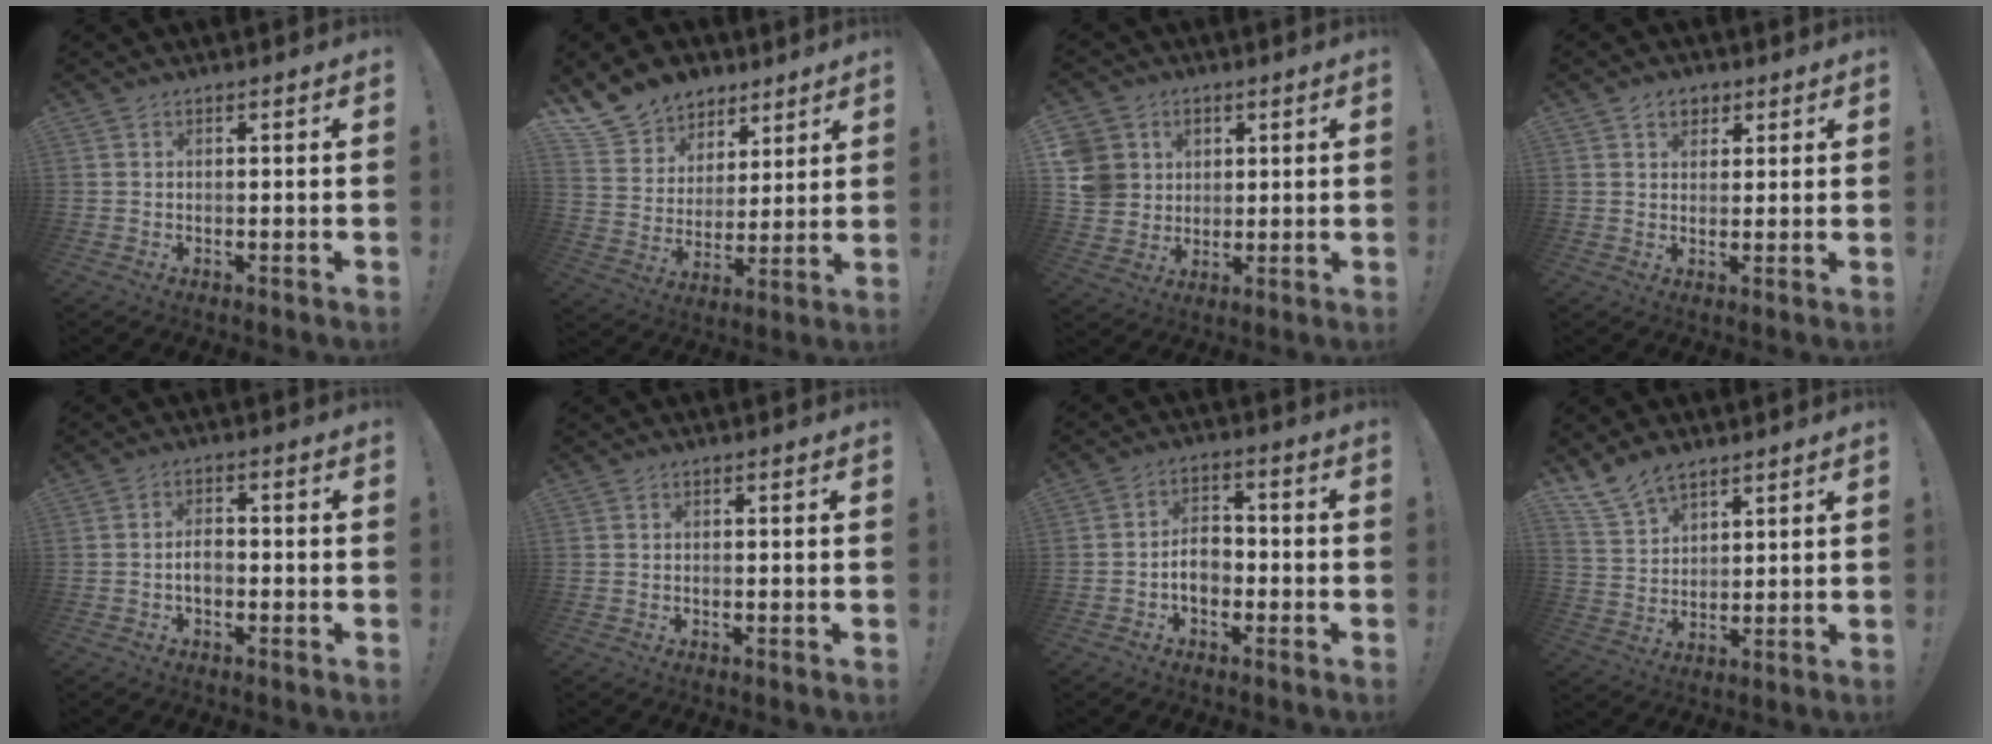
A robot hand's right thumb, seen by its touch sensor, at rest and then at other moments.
{"total": 11.8, "force": [8.2, 8.3, 2.1], "torque": [-0.041, -0.064, 0.160]}
{"total": 9.6, "force": [2.5, 8.9, 2.5], "torque": [-0.047, -0.011, 0.055]}
{"total": 5.0, "force": [2.7, 3.9, 1.8], "torque": [-0.020, -0.006, 0.048]}
{"total": 3.8, "force": [-1.1, 2.3, 2.8], "torque": [-0.051, 0.003, -0.023]}
{"total": 0.0}
{"total": 7.5, "force": [-2.1, 5.2, 4.9], "torque": [-0.084, 0.011, -0.037]}
{"total": 9.1, "force": [7.3, 4.6, 2.7], "torque": [-0.060, -0.045, 0.148]}